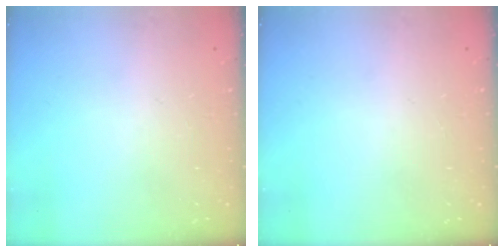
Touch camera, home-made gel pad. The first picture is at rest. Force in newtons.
{"total": 0.0}